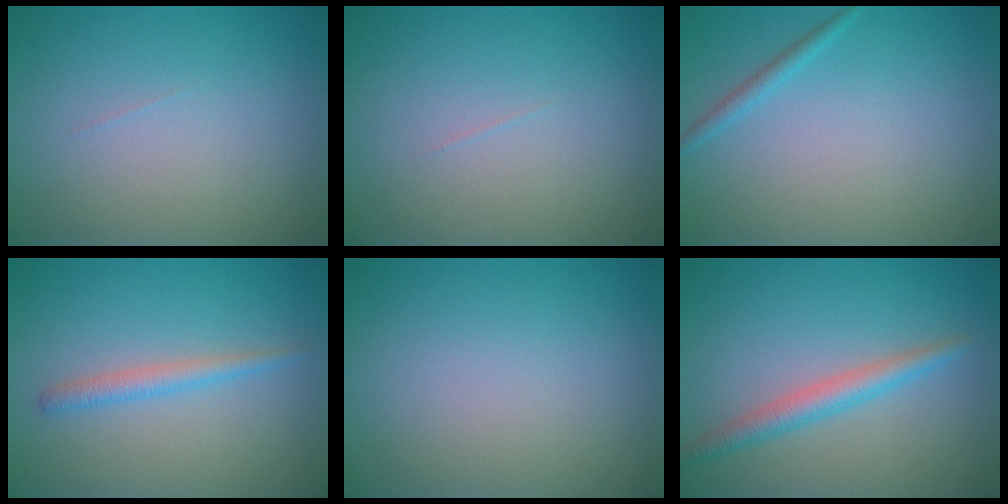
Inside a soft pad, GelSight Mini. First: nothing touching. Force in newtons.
{"total": 0.0}
{"total": 1.1, "press": 1.1, "slide": 0.1}
{"total": 1.7, "press": 1.7, "slide": 0.0}
{"total": 0.0}
{"total": 2.6, "press": 2.6, "slide": 0.1}